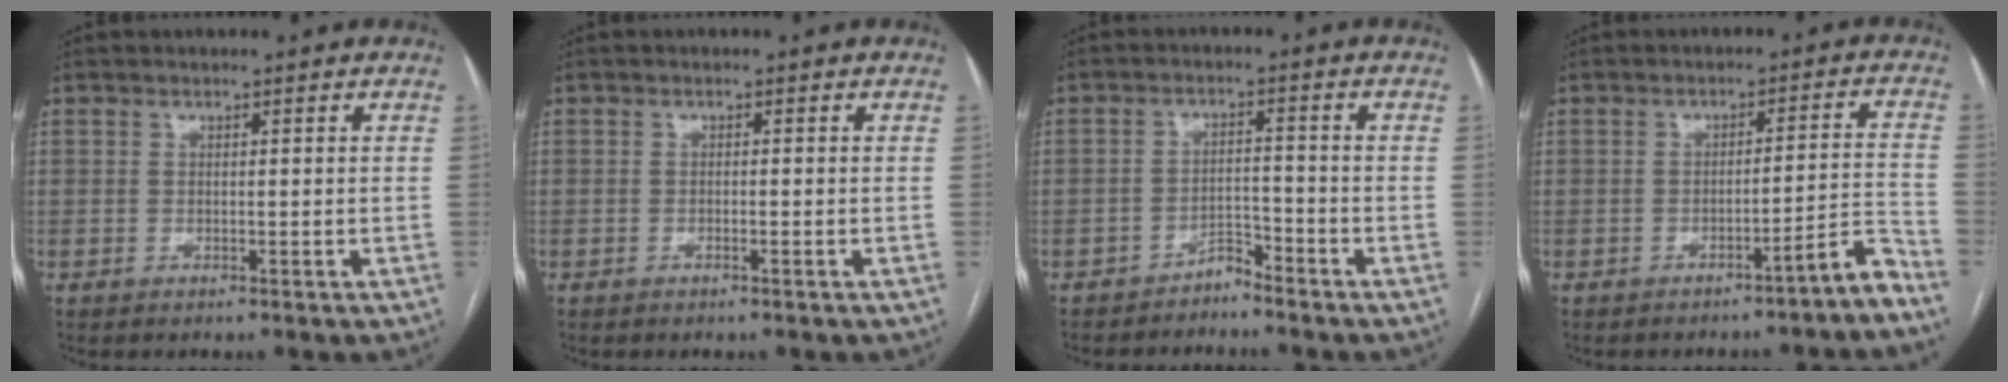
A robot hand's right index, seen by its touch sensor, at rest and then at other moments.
{"total": 0.6, "force": [-0.4, 0.0, 0.5], "torque": [-0.010, 0.001, -0.005]}
{"total": 2.6, "force": [-2.5, 0.5, 0.3], "torque": [0.002, -0.002, -0.043]}
{"total": 5.2, "force": [-4.3, -0.6, 2.9], "torque": [-0.017, 0.012, -0.061]}